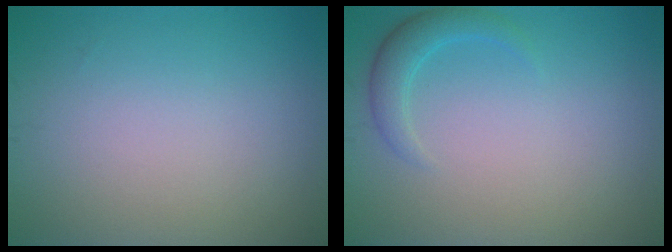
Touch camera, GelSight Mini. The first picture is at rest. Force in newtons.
{"total": 2.1, "press": 2.1, "slide": 0.2}